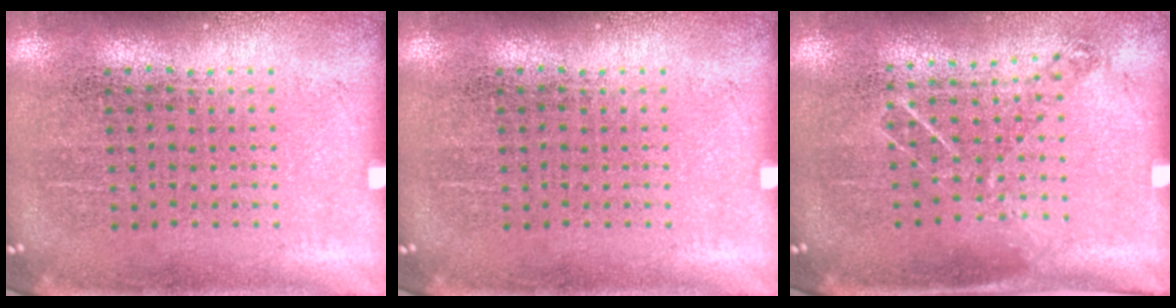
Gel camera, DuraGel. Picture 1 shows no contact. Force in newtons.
{"total": 0.0}
{"total": 0.9, "press": 0.9, "slide": 0.1}